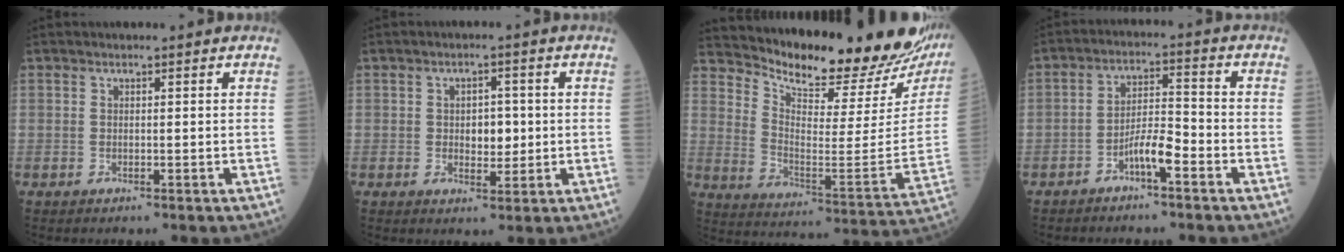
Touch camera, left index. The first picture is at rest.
{"total": 3.6, "force": [-0.1, 2.1, 2.9], "torque": [-0.037, 0.001, 0.000]}
{"total": 24.2, "force": [22.4, 3.8, 8.5], "torque": [-0.140, -0.106, 0.298]}
{"total": 5.1, "force": [-3.2, 0.7, 3.9], "torque": [-0.073, 0.006, -0.061]}